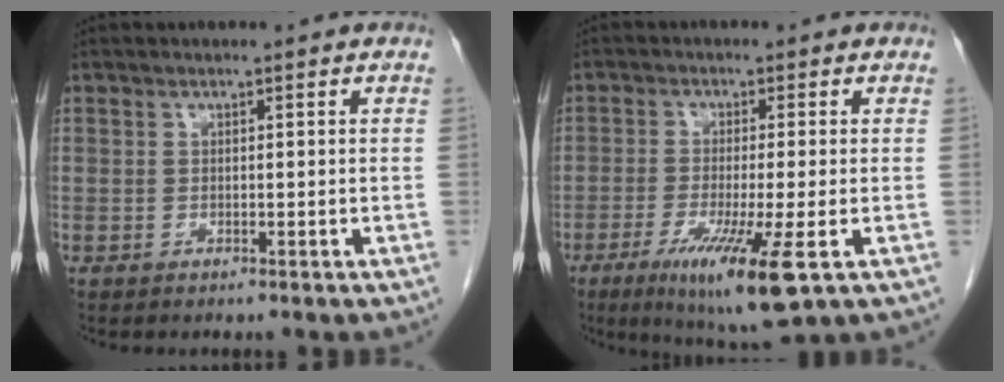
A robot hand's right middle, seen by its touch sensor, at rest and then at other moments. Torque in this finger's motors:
{"motor_torque": [1.55, -0.59, 0.51, 0.08]}